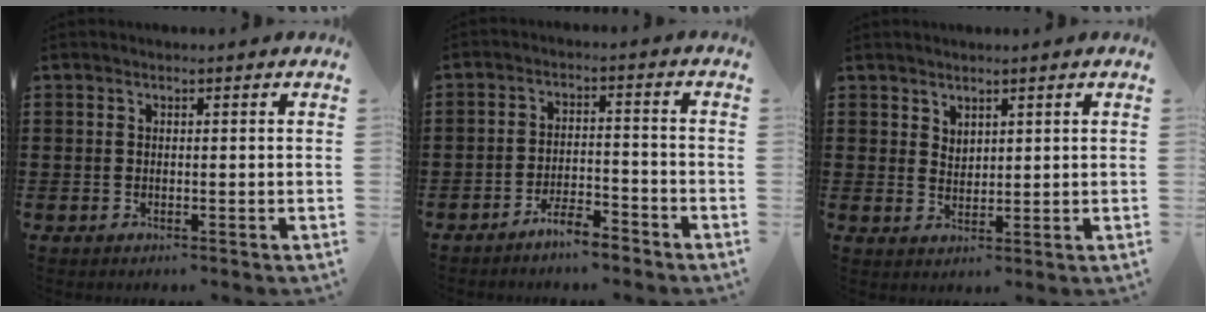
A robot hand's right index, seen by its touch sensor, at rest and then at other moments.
{"total": 4.8, "force": [-4.4, 0.6, 1.8], "torque": [-0.037, 0.006, -0.087]}
{"total": 2.2, "force": [1.9, 1.0, 0.1], "torque": [-0.005, 0.004, 0.038]}